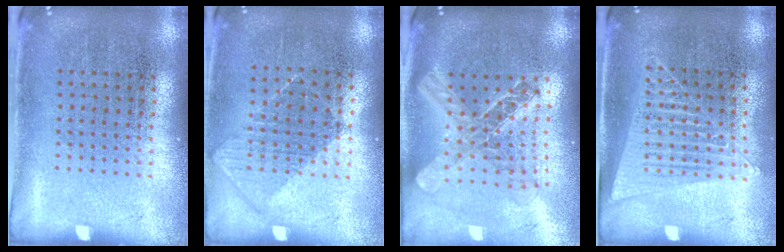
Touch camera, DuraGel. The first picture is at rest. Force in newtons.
{"total": 0.9, "press": 0.7, "slide": 0.4}
{"total": 2.2, "press": 1.8, "slide": 1.3}
{"total": 1.3, "press": 1.2, "slide": 0.4}